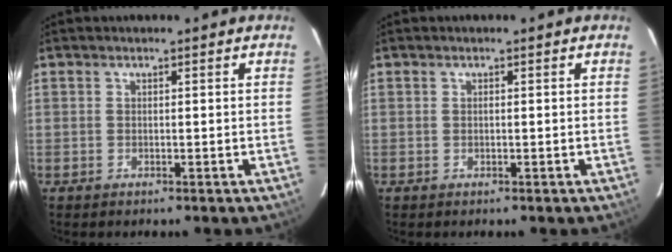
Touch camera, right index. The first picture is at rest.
{"total": 0.0}